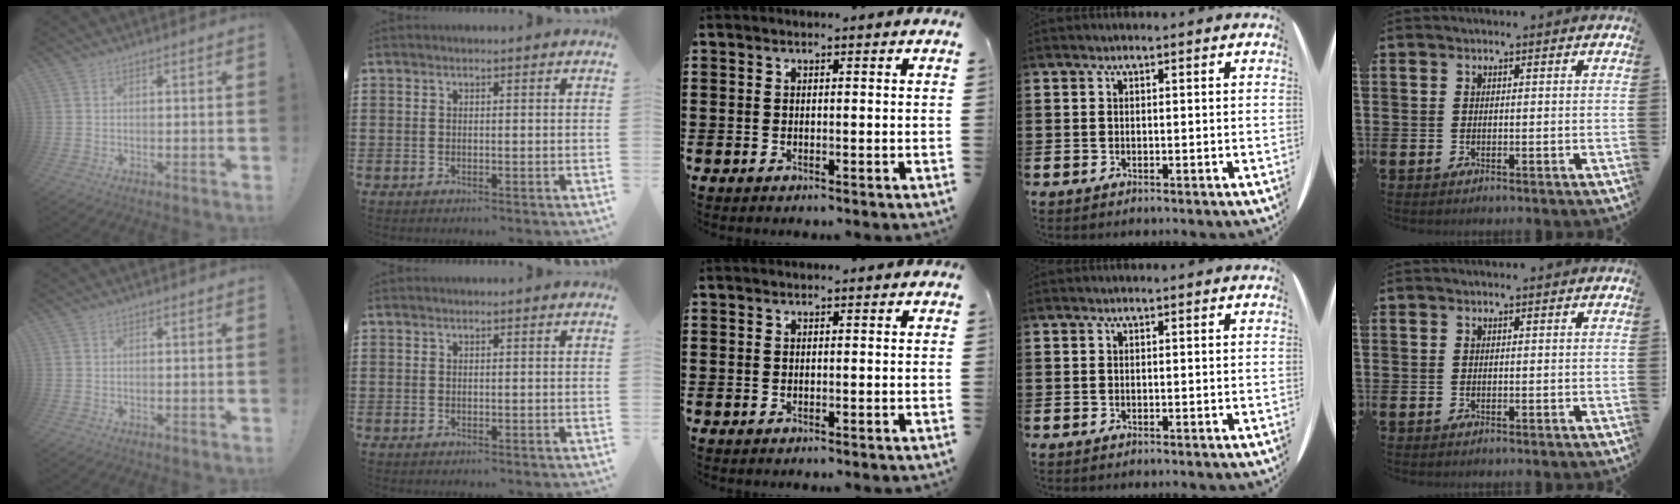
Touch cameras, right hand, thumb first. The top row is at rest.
{}